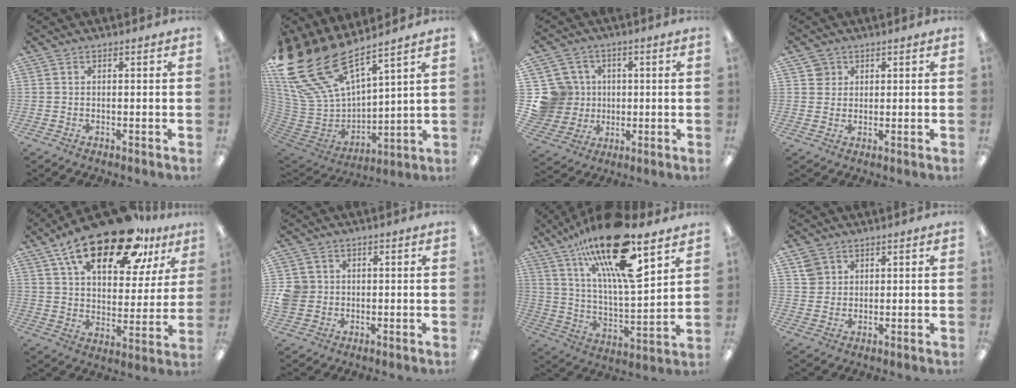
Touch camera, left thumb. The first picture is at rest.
{"total": 23.5, "force": [17.7, 9.8, 12.0], "torque": [-0.253, -0.113, 0.320]}
{"total": 11.7, "force": [1.4, 11.3, 2.7], "torque": [-0.100, 0.009, 0.039]}
{"total": 3.5, "force": [1.9, 2.9, 0.3], "torque": [0.000, -0.001, 0.033]}
{"total": 24.6, "force": [15.8, 10.4, 15.7], "torque": [-0.258, -0.078, 0.264]}
{"total": 5.3, "force": [0.3, 5.1, 1.4], "torque": [-0.035, 0.010, 0.006]}
{"total": 24.5, "force": [16.8, 6.9, 16.5], "torque": [-0.287, -0.092, 0.279]}
{"total": 4.2, "force": [2.1, 3.6, 0.5], "torque": [-0.001, -0.001, 0.035]}